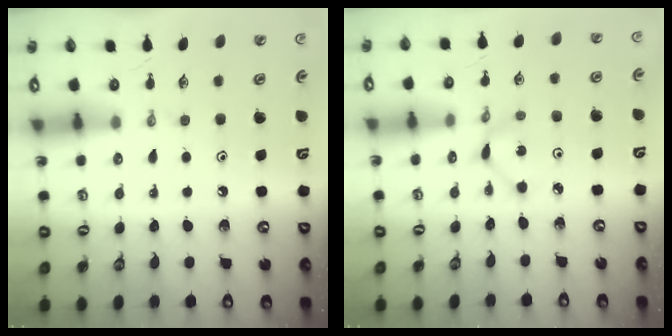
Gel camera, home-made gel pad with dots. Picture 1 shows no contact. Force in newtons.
{"total": 1.9, "press": 1.9, "slide": 0.2}